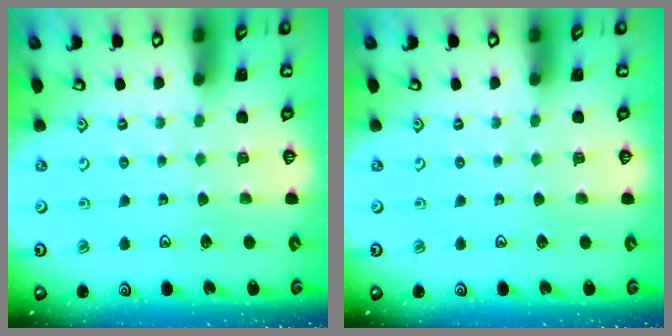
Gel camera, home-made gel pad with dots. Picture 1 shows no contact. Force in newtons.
{"total": 0.0}